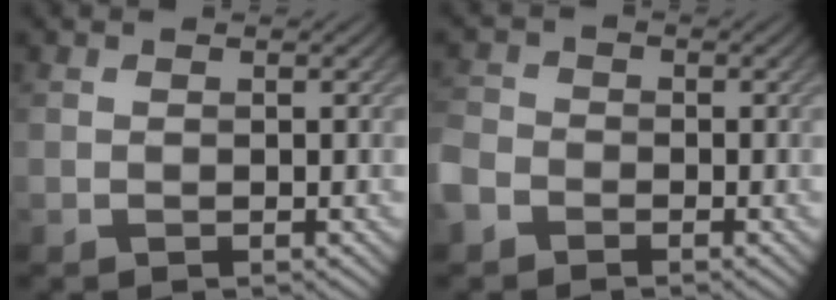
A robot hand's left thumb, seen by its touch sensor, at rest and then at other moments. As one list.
[{"total": 3.7, "force": [-2.5, 2.5, 1.2], "torque": [-0.037, -0.001, -0.064]}]